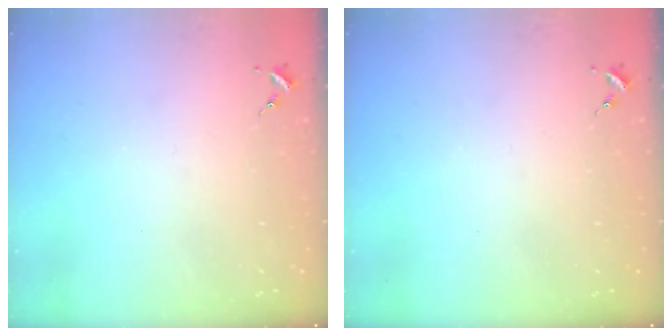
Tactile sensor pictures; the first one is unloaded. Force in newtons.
{"total": 0.0}